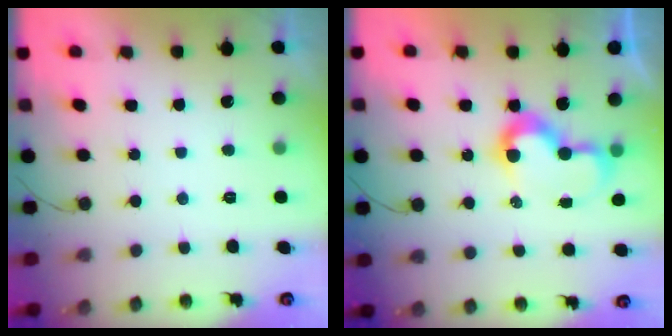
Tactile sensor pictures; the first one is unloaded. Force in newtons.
{"total": 9.2, "press": 9.2, "slide": 0.4}